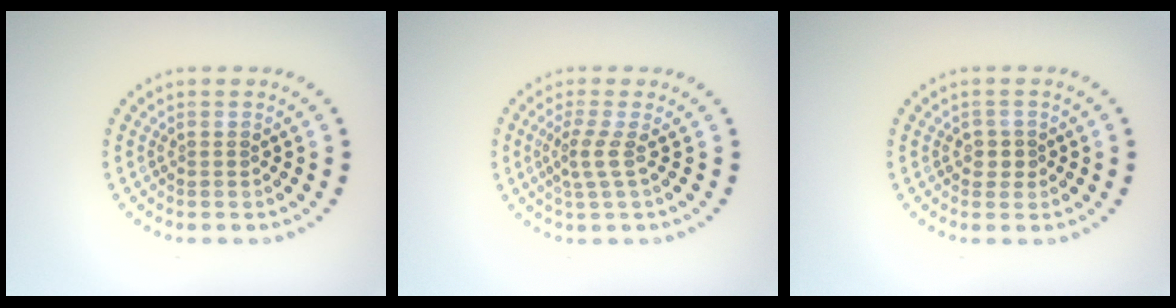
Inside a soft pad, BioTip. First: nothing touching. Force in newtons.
{"total": 2.0, "press": 1.4, "slide": 1.4}
{"total": 1.4, "press": 1.2, "slide": 0.6}